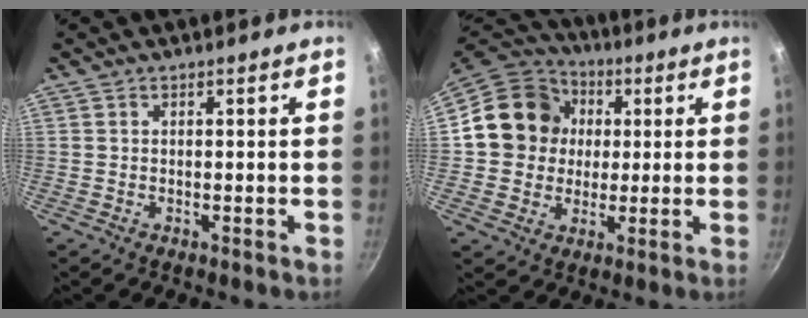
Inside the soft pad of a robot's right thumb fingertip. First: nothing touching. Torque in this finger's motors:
{"motor_torque": [0.42, 2.54, 0.56, -0.69, 0.08]}